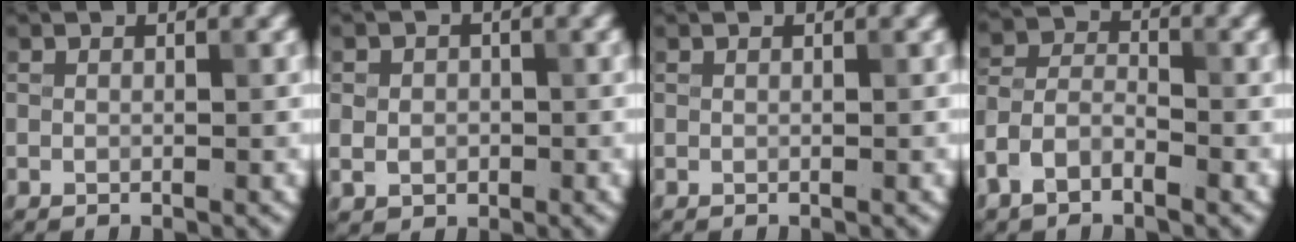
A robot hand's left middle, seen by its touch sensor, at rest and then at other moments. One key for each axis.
{"total": 2.2, "fx": -0.2, "fy": 2.0, "fz": 0.9, "tx": -0.011, "ty": -0.004, "tz": -0.007}
{"total": 0.0}
{"total": 4.1, "fx": -2.5, "fy": 2.2, "fz": 2.4, "tx": -0.047, "ty": 0.006, "tz": -0.059}